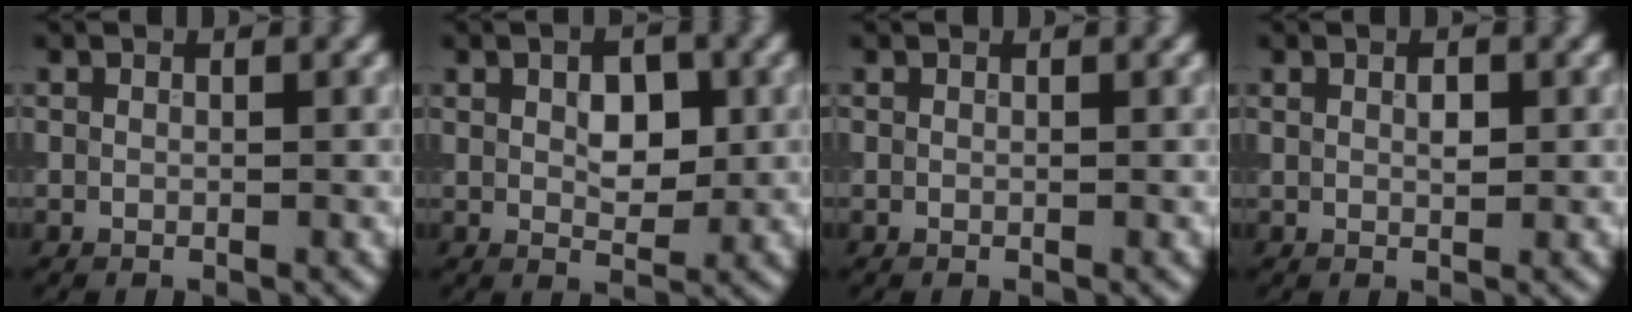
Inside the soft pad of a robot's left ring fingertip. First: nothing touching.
{"total": 3.3, "force": [0.7, 1.9, 2.6], "torque": [-0.041, 0.001, 0.013]}
{"total": 0.0}
{"total": 1.1, "force": [0.3, 0.5, 0.9], "torque": [-0.017, 0.001, 0.007]}